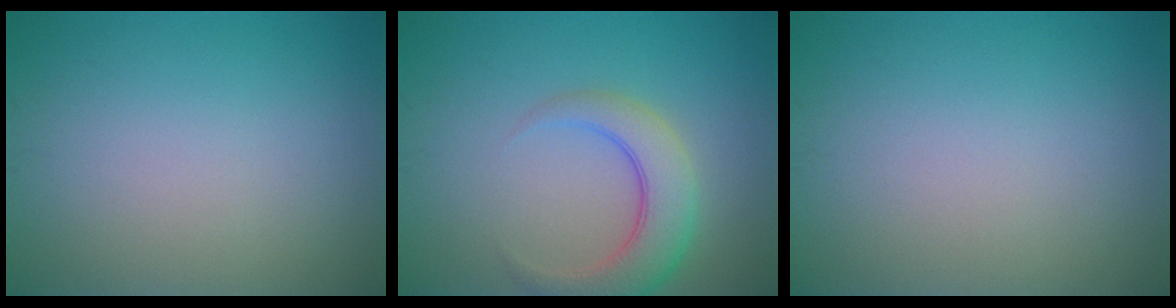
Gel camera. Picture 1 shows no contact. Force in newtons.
{"total": 4.9, "press": 4.9, "slide": 0.2}
{"total": 0.0}